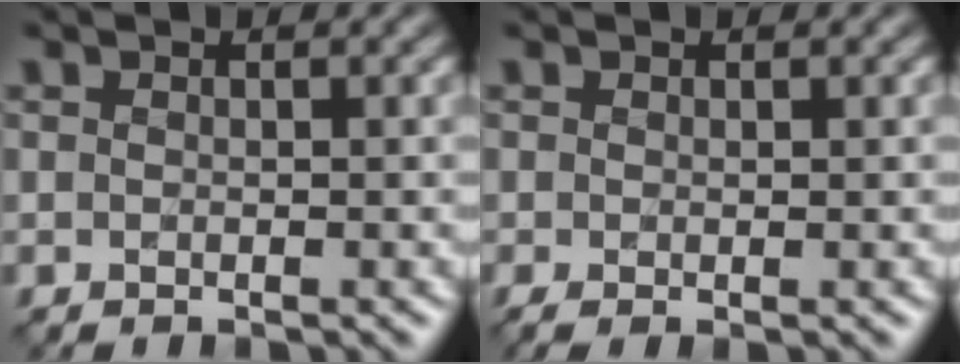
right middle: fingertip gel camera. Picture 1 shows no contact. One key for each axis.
{"total": 0.7, "fx": 0.0, "fy": 0.2, "fz": 0.7, "tx": -0.017, "ty": -0.005, "tz": -0.002}